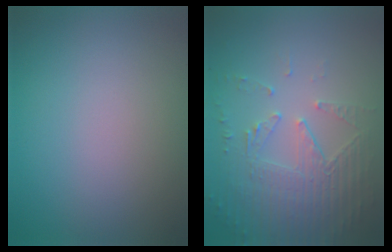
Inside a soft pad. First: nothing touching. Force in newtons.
{"total": 5.8, "press": 3.8, "slide": 4.3}